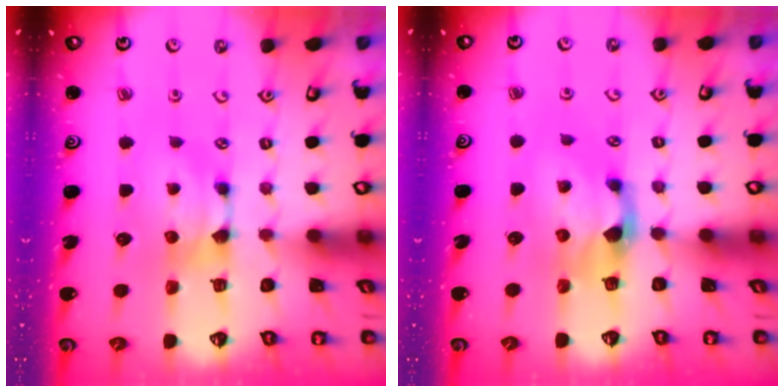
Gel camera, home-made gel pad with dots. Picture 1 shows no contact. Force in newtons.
{"total": 2.0, "press": 1.5, "slide": 1.4}